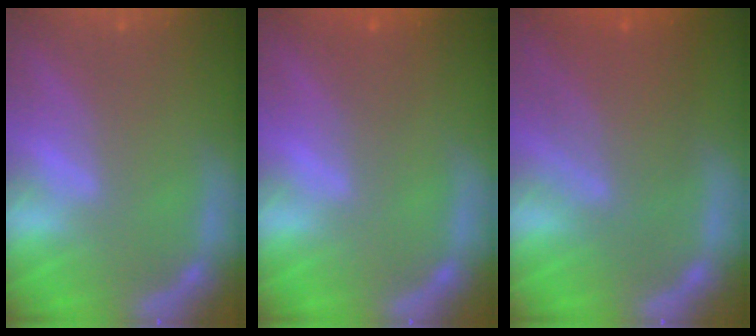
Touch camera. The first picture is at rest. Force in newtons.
{"total": 1.5}
{"total": 7.0}